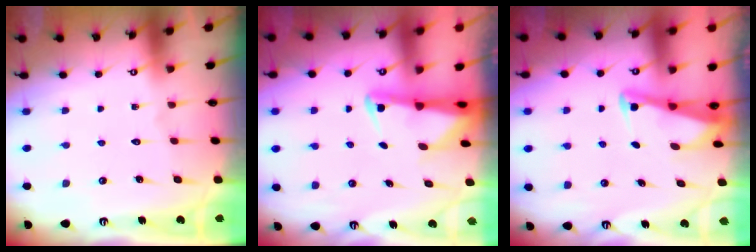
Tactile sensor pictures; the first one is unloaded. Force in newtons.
{"total": 2.6, "press": 2.5, "slide": 0.5}
{"total": 2.7, "press": 2.7, "slide": 0.3}